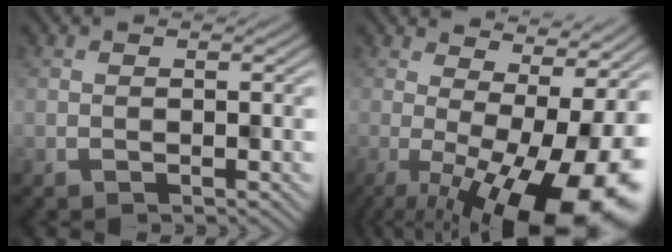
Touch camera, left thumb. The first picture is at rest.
{"total": 15.6, "force": [-3.4, 5.5, 14.3], "torque": [-0.184, -0.018, -0.034]}